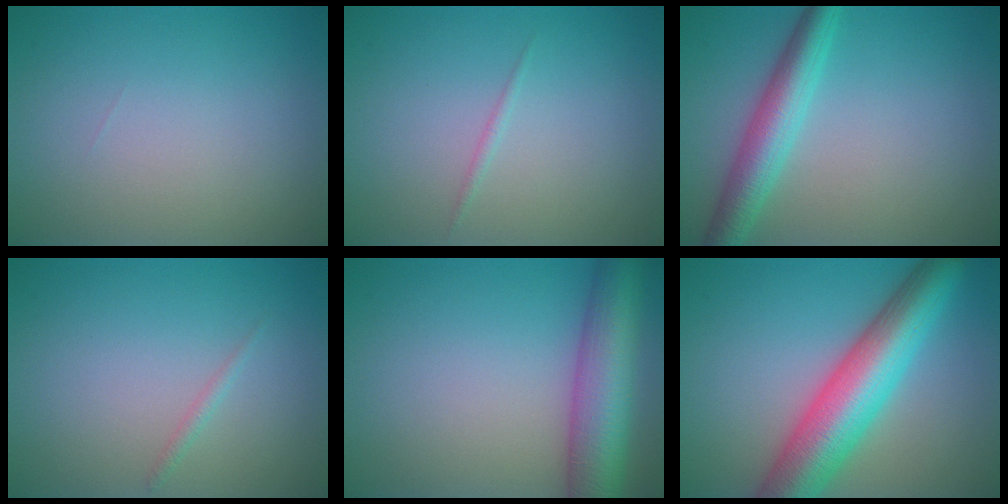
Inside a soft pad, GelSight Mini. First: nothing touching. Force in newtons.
{"total": 0.5, "press": 0.5, "slide": 0.0}
{"total": 4.7, "press": 4.7, "slide": 0.2}
{"total": 0.7, "press": 0.7, "slide": 0.0}
{"total": 8.3, "press": 8.3, "slide": 0.5}
{"total": 9.5, "press": 9.5, "slide": 0.3}